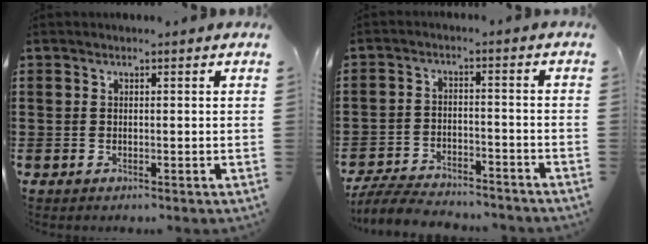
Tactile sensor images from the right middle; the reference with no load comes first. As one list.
[{"total": 6.2, "force": [-6.0, 0.9, 1.4], "torque": [-0.036, 0.007, -0.120]}]